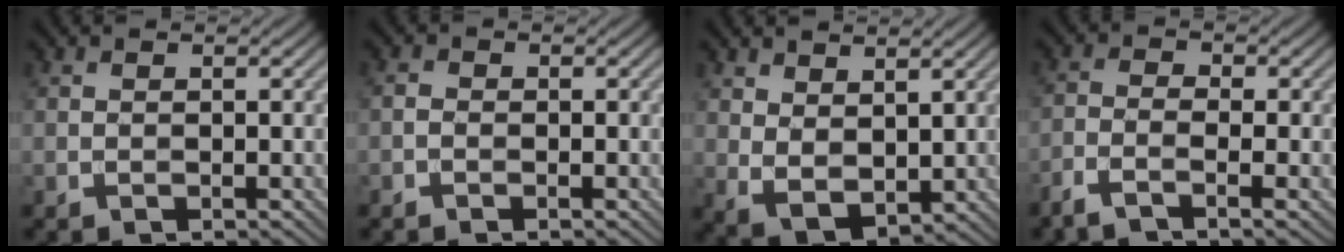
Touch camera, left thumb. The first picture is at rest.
{"total": 1.1, "force": [-0.7, 0.7, 0.5], "torque": [-0.011, 0.002, -0.016]}
{"total": 4.4, "force": [2.3, 2.5, 2.8], "torque": [-0.066, -0.011, 0.053]}
{"total": 3.6, "force": [-2.4, 0.7, 2.7], "torque": [-0.059, -0.007, -0.058]}